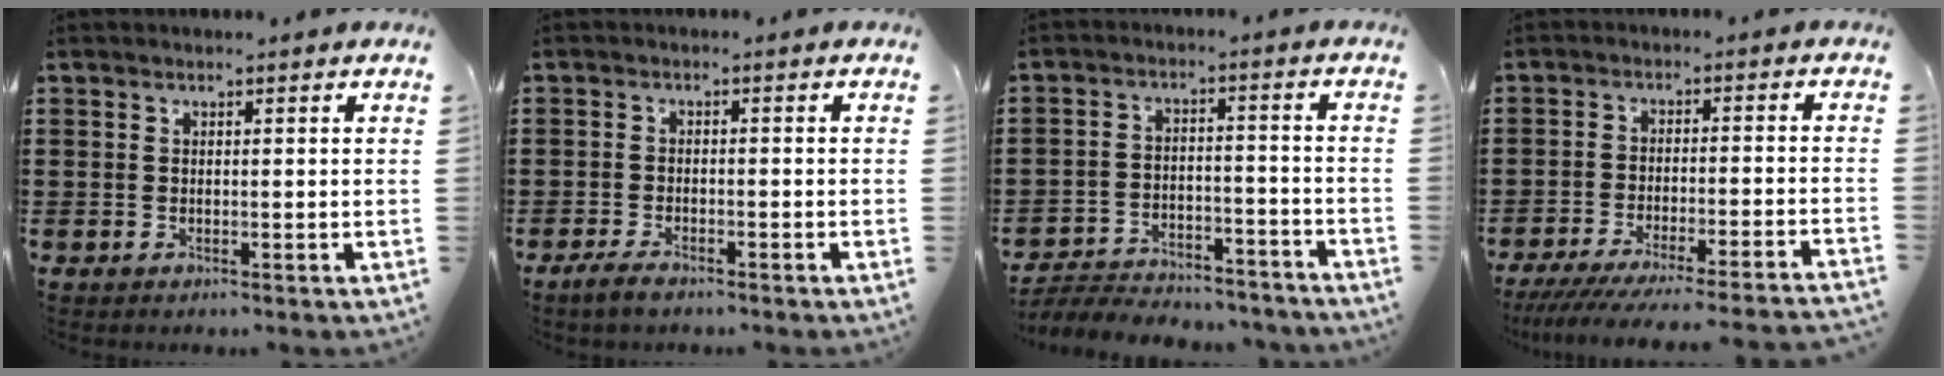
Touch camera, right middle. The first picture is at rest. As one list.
[{"total": 2.0, "force": [-1.5, 0.5, 1.2], "torque": [-0.037, -0.002, -0.035]}, {"total": 5.2, "force": [-5.1, 0.8, 0.8], "torque": [-0.020, 0.008, -0.106]}, {"total": 5.1, "force": [-4.6, -0.3, 2.1], "torque": [-0.040, -0.017, -0.092]}]